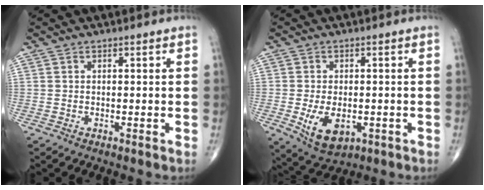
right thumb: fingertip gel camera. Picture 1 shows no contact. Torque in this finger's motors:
{"motor_torque": [0.05, 0.31, 0.41, 0.45, 0.24]}